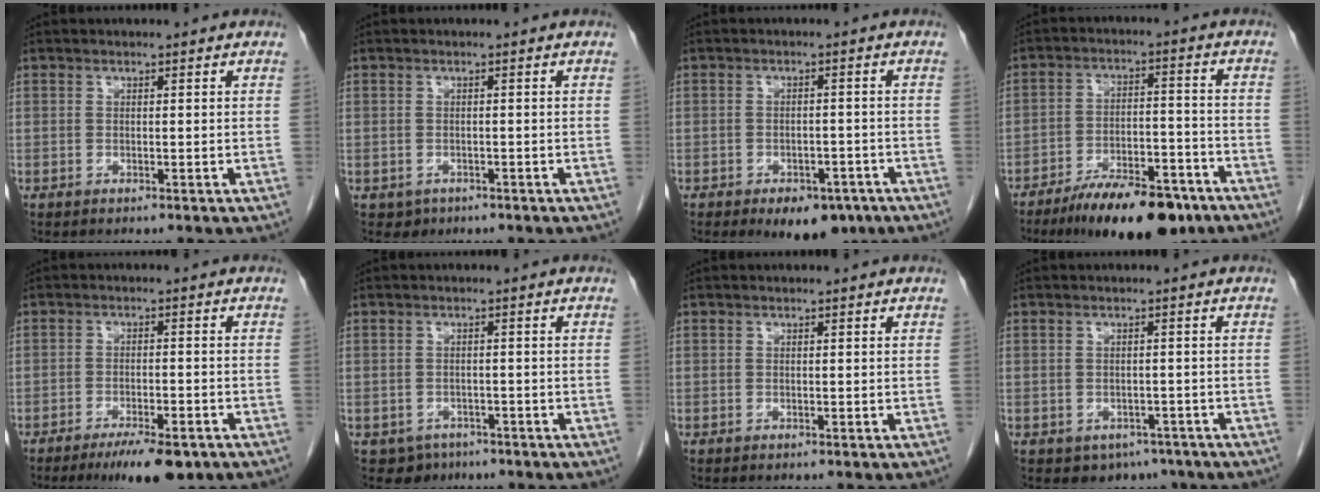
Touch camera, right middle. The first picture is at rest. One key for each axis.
{"total": 3.2, "fx": -1.8, "fy": 2.6, "fz": 0.6, "tx": -0.010, "ty": 0.006, "tz": -0.018}
{"total": 7.5, "fx": -4.9, "fy": 3.8, "fz": 4.1, "tx": -0.046, "ty": 0.003, "tz": -0.065}
{"total": 14.5, "fx": -10.6, "fy": 4.4, "fz": 8.8, "tx": -0.128, "ty": 0.004, "tz": -0.171}
{"total": 7.8, "fx": -5.4, "fy": 2.1, "fz": 5.3, "tx": -0.079, "ty": -0.009, "tz": -0.081}
{"total": 3.3, "fx": -2.1, "fy": 2.5, "fz": 0.2, "tx": -0.005, "ty": 0.009, "tz": -0.026}
{"total": 0.0}
{"total": 4.1, "fx": -2.7, "fy": 2.9, "fz": 1.0, "tx": -0.004, "ty": 0.006, "tz": -0.031}